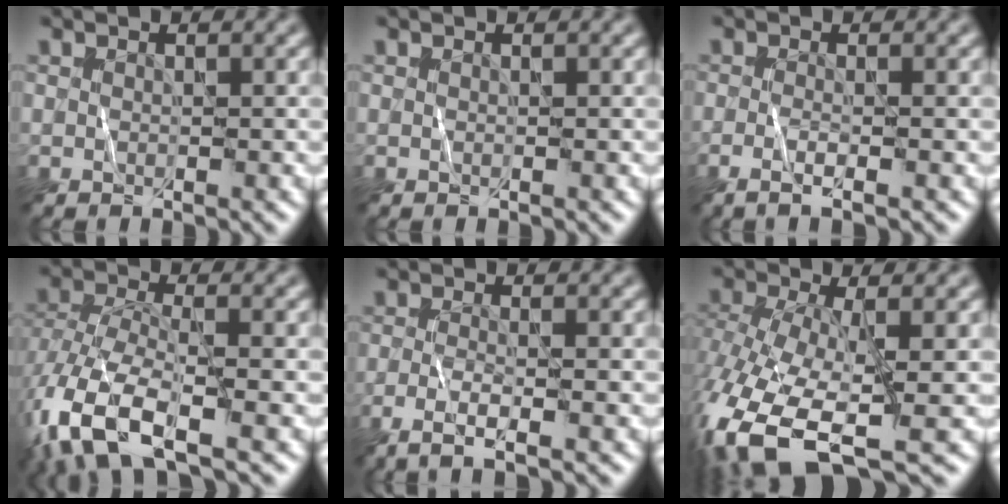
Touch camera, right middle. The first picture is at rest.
{"total": 0.0}
{"total": 2.1, "force": [-0.8, 0.5, 1.9], "torque": [-0.032, -0.006, -0.019]}
{"total": 8.9, "force": [-4.4, 3.8, 6.8], "torque": [-0.154, -0.011, -0.089]}
{"total": 2.9, "force": [-1.4, 0.7, 2.5], "torque": [-0.049, -0.007, -0.033]}
{"total": 11.9, "force": [-5.4, 5.0, 9.3], "torque": [-0.217, -0.026, -0.094]}